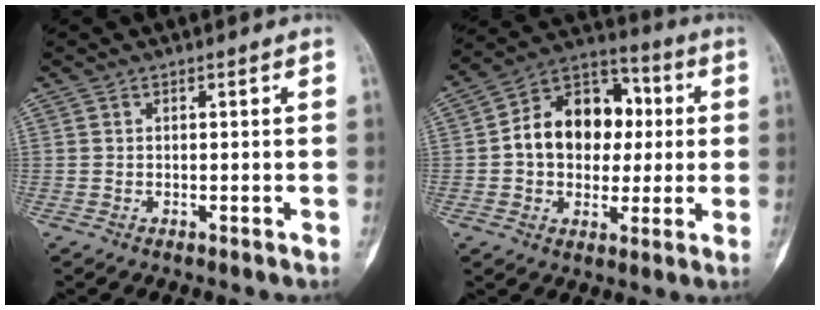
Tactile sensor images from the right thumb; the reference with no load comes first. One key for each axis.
{"total": 16.4, "fx": 1.2, "fy": 12.1, "fz": 11.0, "tx": -0.124, "ty": 0.027, "tz": 0.012}